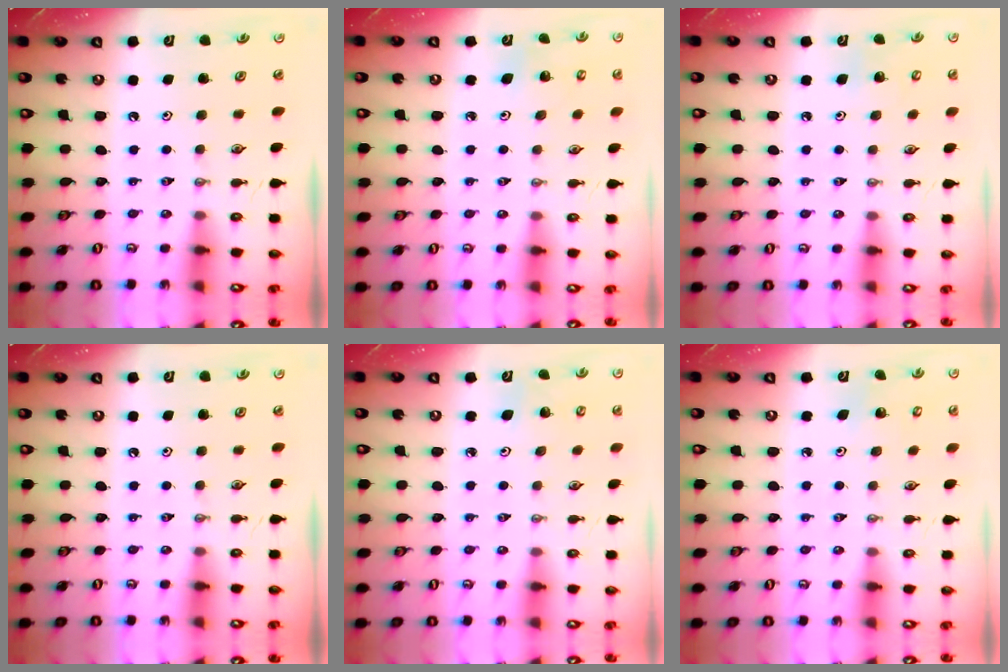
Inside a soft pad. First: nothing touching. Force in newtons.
{"total": 4.2, "press": 4.1, "slide": 0.9}
{"total": 5.5, "press": 5.5, "slide": 1.0}
{"total": 0.0}
{"total": 4.7, "press": 4.7, "slide": 0.7}
{"total": 2.8, "press": 2.8, "slide": 0.3}